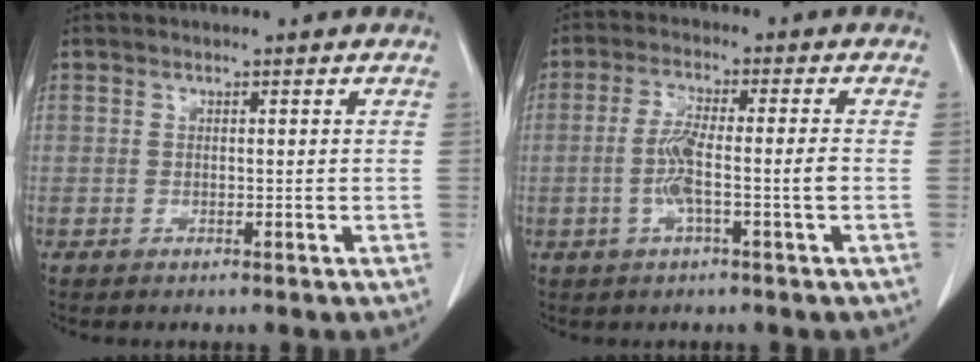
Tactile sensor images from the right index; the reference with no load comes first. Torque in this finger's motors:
{"motor_torque": [0.21, -0.06, 0.14, 0.08]}